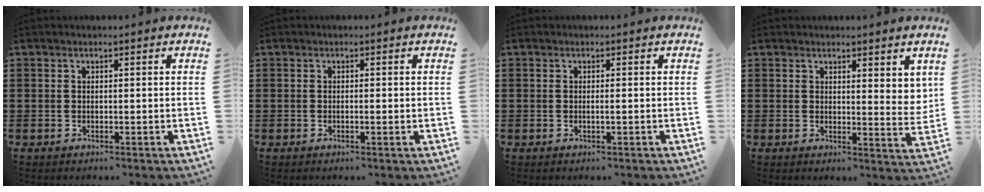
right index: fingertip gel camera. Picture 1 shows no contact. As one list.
[{"total": 0.7, "force": [-0.3, -0.1, 0.7], "torque": [-0.012, -0.003, -0.004]}, {"total": 0.7, "force": [-0.2, -0.1, 0.6], "torque": [-0.011, -0.004, -0.003]}, {"total": 2.9, "force": [2.3, 1.1, 1.4], "torque": [-0.018, -0.002, 0.040]}]